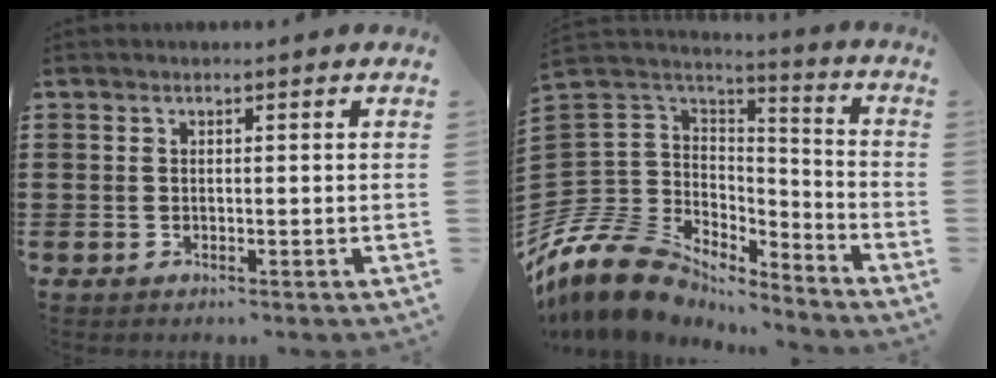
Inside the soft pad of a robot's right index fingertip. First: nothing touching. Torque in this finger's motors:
{"motor_torque": [-0.32, 0.73, -0.48, -0.21]}